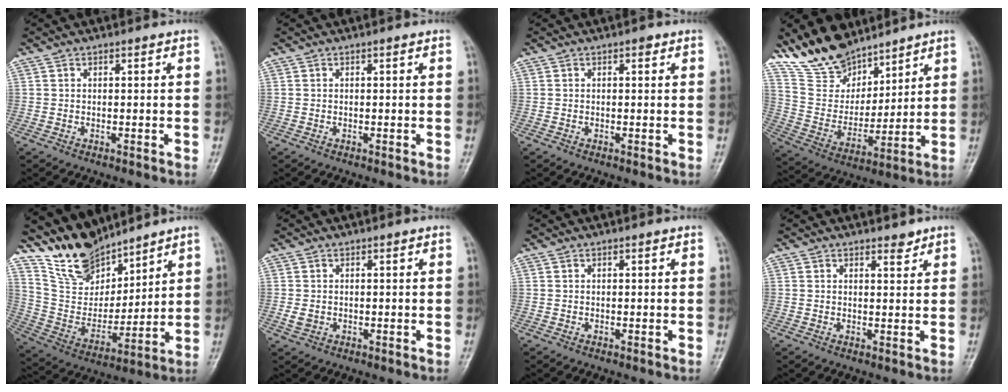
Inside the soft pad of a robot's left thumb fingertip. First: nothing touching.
{"total": 0.0}
{"total": 0.7, "force": [0.3, 0.4, 0.4], "torque": [0.000, 0.000, 0.002]}
{"total": 15.2, "force": [12.5, 7.1, 5.0], "torque": [-0.060, -0.062, 0.244]}
{"total": 13.3, "force": [11.6, 5.4, 3.4], "torque": [-0.037, -0.073, 0.238]}
{"total": 1.8, "force": [-0.1, 1.5, 1.0], "torque": [-0.016, -0.001, 0.002]}
{"total": 0.0}
{"total": 1.8, "force": [1.5, 0.7, 0.6], "torque": [0.002, -0.012, 0.021]}